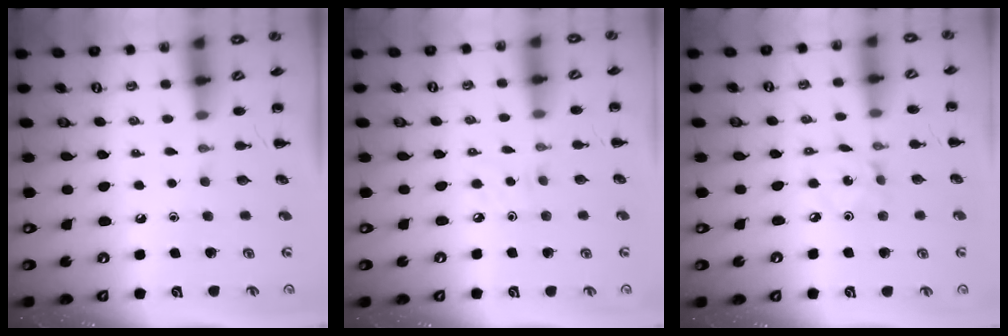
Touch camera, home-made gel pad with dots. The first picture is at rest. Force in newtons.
{"total": 2.7, "press": 2.5, "slide": 0.9}
{"total": 2.3, "press": 2.2, "slide": 0.3}